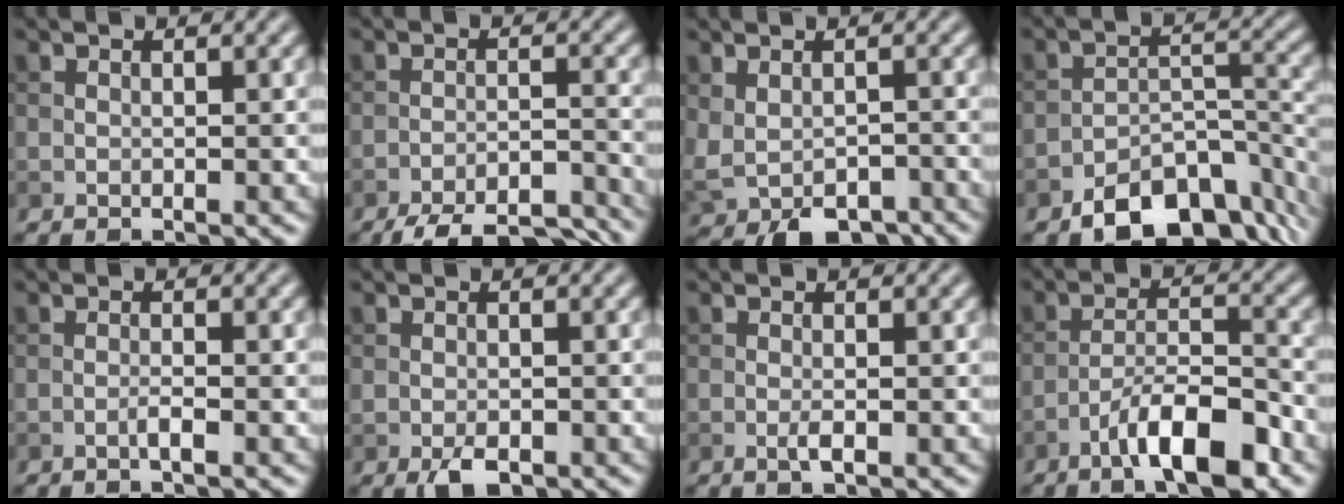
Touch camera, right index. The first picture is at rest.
{"total": 9.4, "force": [-8.4, 2.0, 3.7], "torque": [-0.058, -0.014, -0.119]}
{"total": 5.3, "force": [-3.0, 3.1, 3.1], "torque": [-0.050, -0.027, -0.031]}
{"total": 8.9, "force": [-6.2, 4.3, 4.6], "torque": [-0.059, -0.015, -0.105]}
{"total": 1.1, "force": [-0.5, 0.1, 1.0], "torque": [-0.018, 0.002, -0.012]}
{"total": 2.4, "force": [-1.2, 1.2, 1.7], "torque": [-0.034, -0.006, -0.020]}
{"total": 1.2, "force": [-0.4, 0.3, 1.1], "torque": [-0.024, -0.003, -0.009]}
{"total": 7.0, "force": [-4.4, 1.8, 5.2], "torque": [-0.084, 0.011, -0.077]}